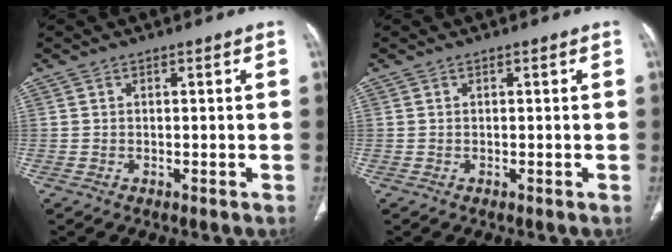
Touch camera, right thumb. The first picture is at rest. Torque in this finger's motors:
{"motor_torque": [0.27, 0.27, 0.00, 0.00, 0.00]}